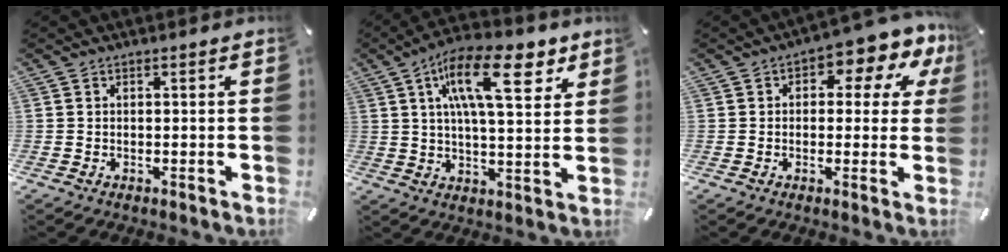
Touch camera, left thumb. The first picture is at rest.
{"total": 17.7, "force": [7.8, 6.9, 14.3], "torque": [-0.226, -0.012, 0.122]}
{"total": 8.4, "force": [3.6, 4.3, 6.2], "torque": [-0.080, -0.024, 0.054]}